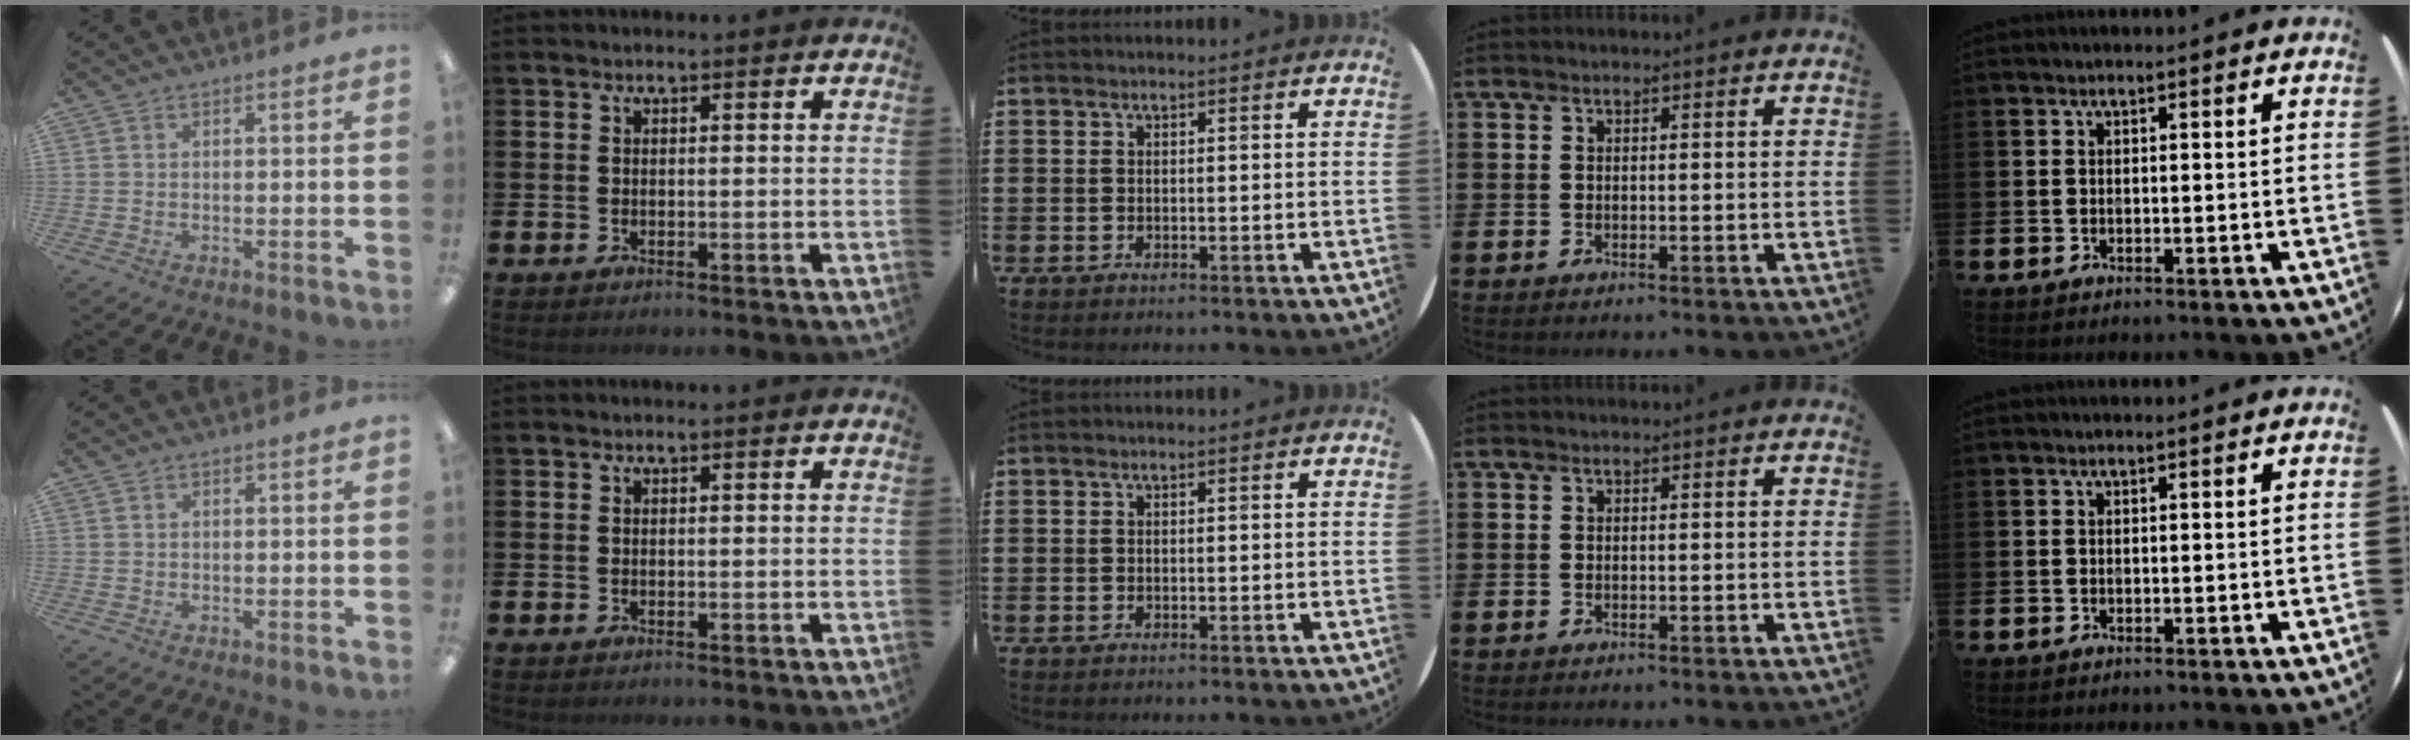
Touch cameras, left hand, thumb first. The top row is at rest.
{}